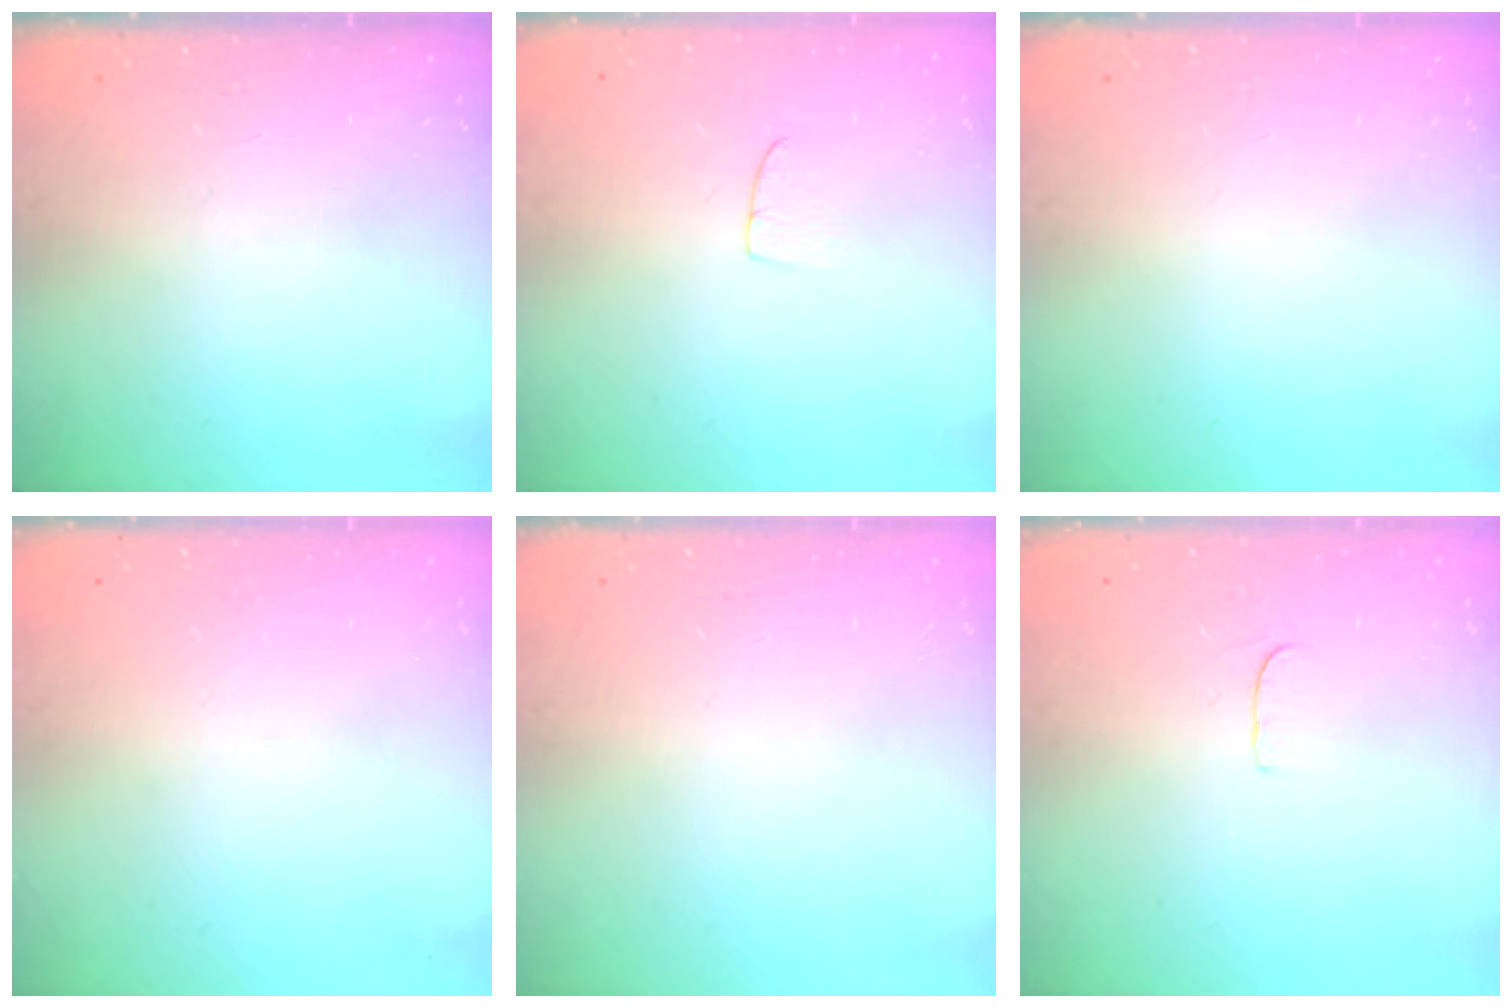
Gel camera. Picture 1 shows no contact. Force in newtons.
{"total": 4.2, "press": 4.2, "slide": 0.3}
{"total": 0.0}
{"total": 0.0}
{"total": 0.0}
{"total": 4.1, "press": 4.1, "slide": 0.3}